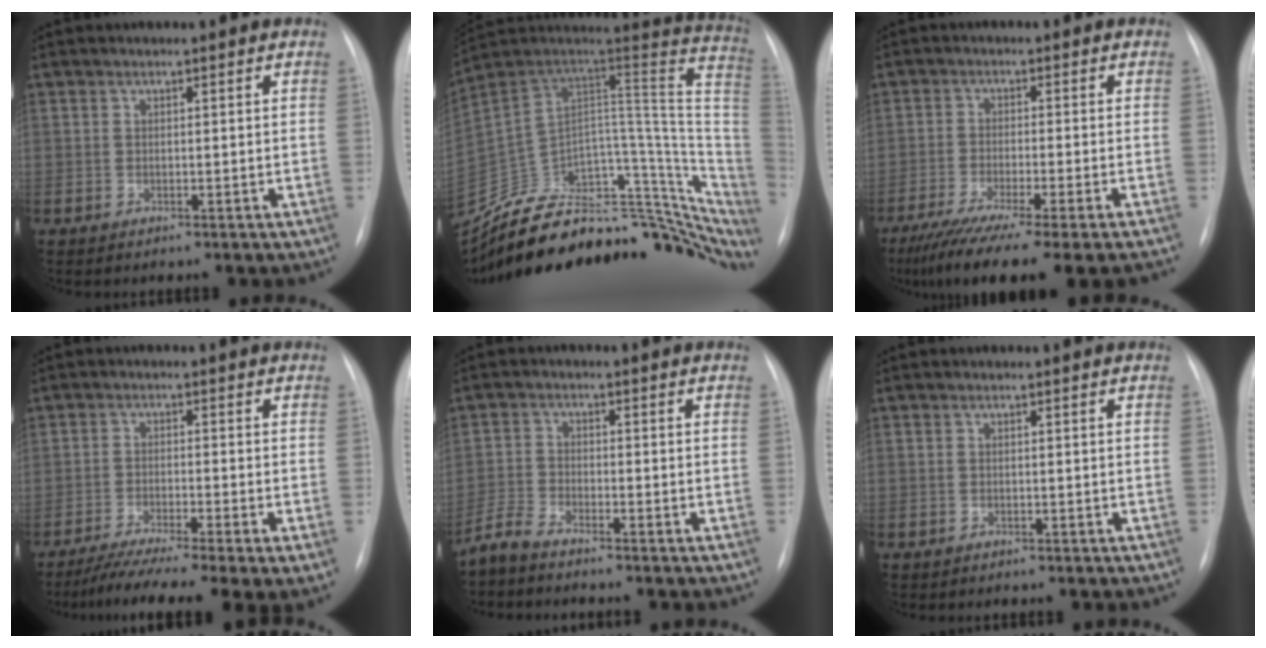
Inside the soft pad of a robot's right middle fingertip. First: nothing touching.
{"total": 32.5, "force": [-25.0, 14.2, 15.2], "torque": [-0.140, 0.038, -0.325]}
{"total": 15.5, "force": [-12.3, -0.9, 9.4], "torque": [-0.128, -0.052, -0.191]}
{"total": 12.6, "force": [-8.9, 0.5, 8.9], "torque": [-0.134, -0.028, -0.143]}
{"total": 3.3, "force": [-3.2, -0.1, 0.7], "torque": [-0.021, -0.015, -0.070]}
{"total": 0.5, "force": [-0.4, 0.3, 0.0], "torque": [-0.009, 0.002, -0.009]}